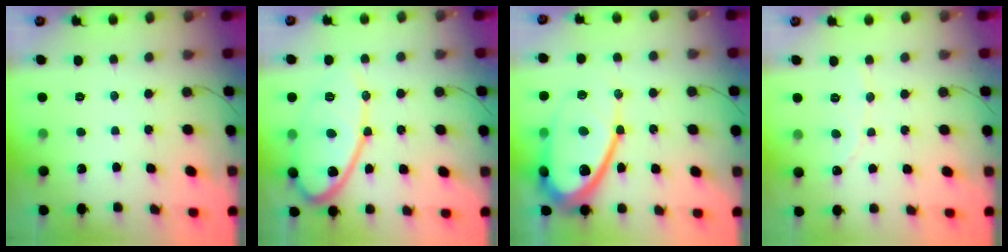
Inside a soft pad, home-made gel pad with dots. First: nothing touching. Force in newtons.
{"total": 14.8, "press": 14.8, "slide": 1.3}
{"total": 17.8, "press": 17.7, "slide": 1.3}
{"total": 1.7, "press": 1.7, "slide": 0.1}